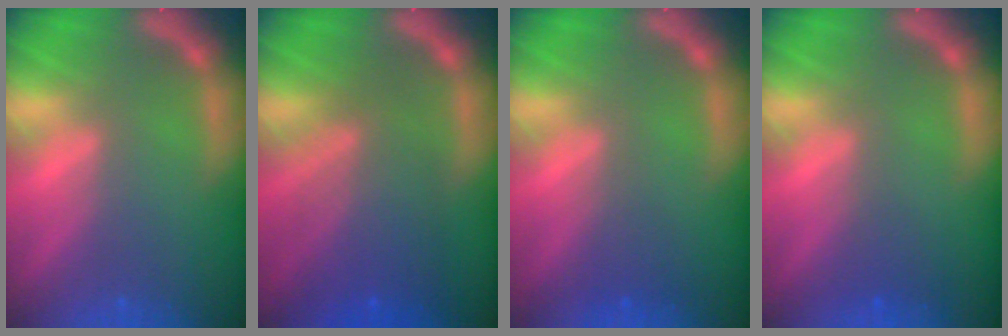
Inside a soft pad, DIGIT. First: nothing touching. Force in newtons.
{"total": 7.0}
{"total": 1.5}
{"total": 1.0}